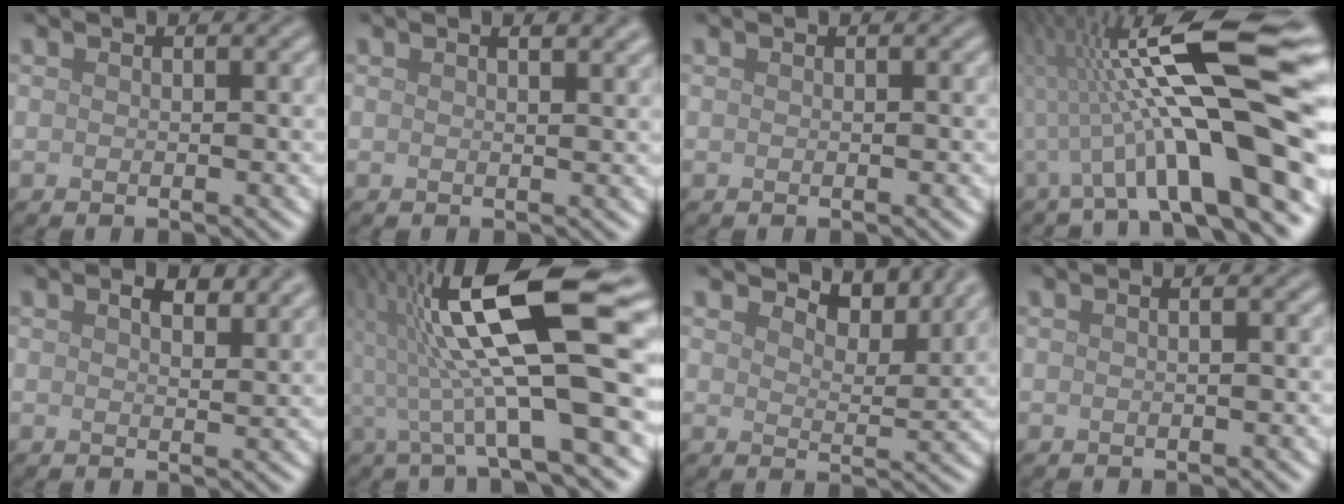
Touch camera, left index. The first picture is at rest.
{"total": 1.9, "force": [1.2, 0.6, 1.3], "torque": [-0.011, 0.003, 0.013]}
{"total": 0.0}
{"total": 15.2, "force": [-0.4, 3.3, 14.8], "torque": [-0.218, 0.029, -0.005]}
{"total": 2.5, "force": [1.7, 0.8, 1.7], "torque": [-0.026, 0.000, 0.030]}
{"total": 14.9, "force": [1.6, 3.2, 14.4], "torque": [-0.243, 0.024, 0.021]}
{"total": 4.3, "force": [3.8, 1.3, 1.4], "torque": [-0.032, -0.002, 0.054]}
{"total": 1.6, "force": [0.3, 0.8, 1.4], "torque": [-0.008, -0.003, -0.011]}